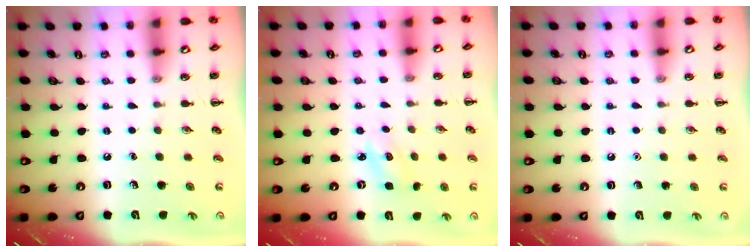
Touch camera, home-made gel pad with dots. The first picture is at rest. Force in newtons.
{"total": 2.9, "press": 2.8, "slide": 0.9}
{"total": 1.6, "press": 1.5, "slide": 0.1}